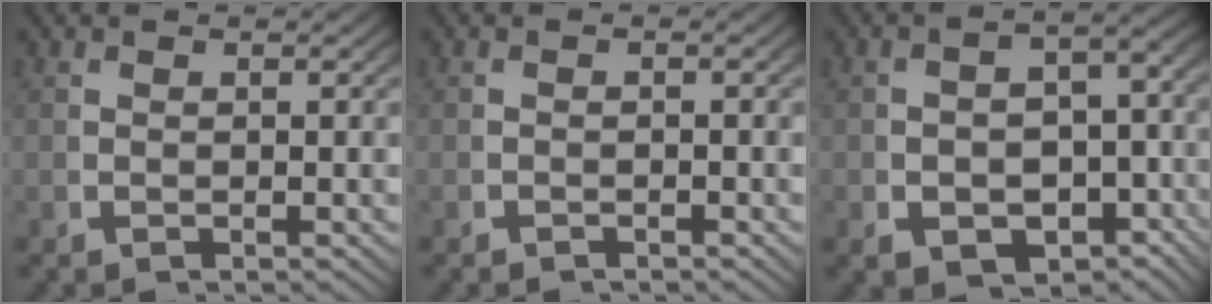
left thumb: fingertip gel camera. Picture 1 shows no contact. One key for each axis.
{"total": 0.7, "fx": -0.7, "fy": 0.1, "fz": 0.1, "tx": -0.002, "ty": -0.004, "tz": -0.012}
{"total": 7.6, "fx": -2.5, "fy": 5.1, "fz": 5.1, "tx": -0.074, "ty": -0.028, "tz": -0.020}